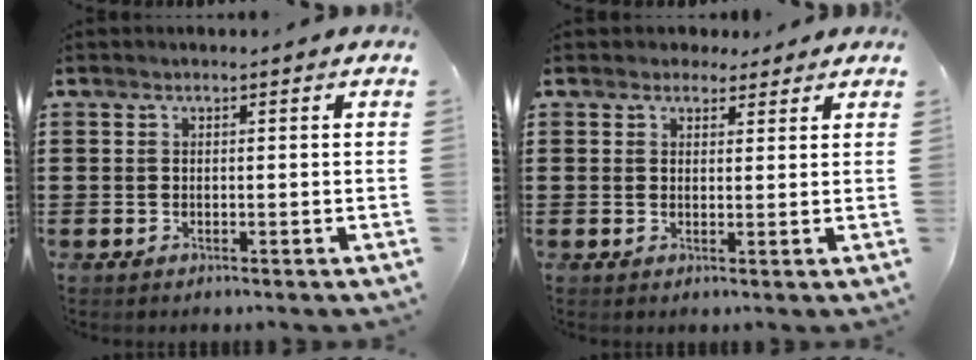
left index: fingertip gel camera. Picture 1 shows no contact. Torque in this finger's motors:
{"motor_torque": [1.10, 1.04, 0.04, 0.00]}